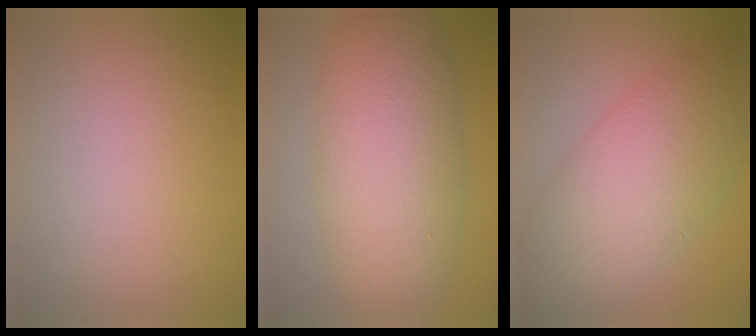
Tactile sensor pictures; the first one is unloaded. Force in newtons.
{"total": 9.8, "press": 9.8, "slide": 0.1}
{"total": 9.3, "press": 9.3, "slide": 0.3}